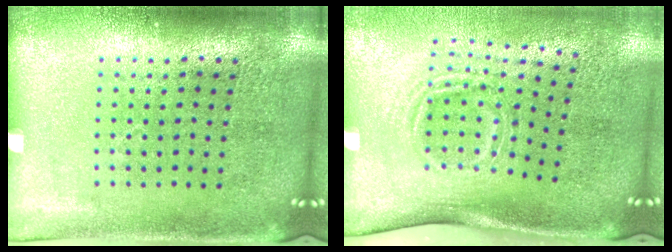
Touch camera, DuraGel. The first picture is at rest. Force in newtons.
{"total": 1.9, "press": 1.3, "slide": 1.4}